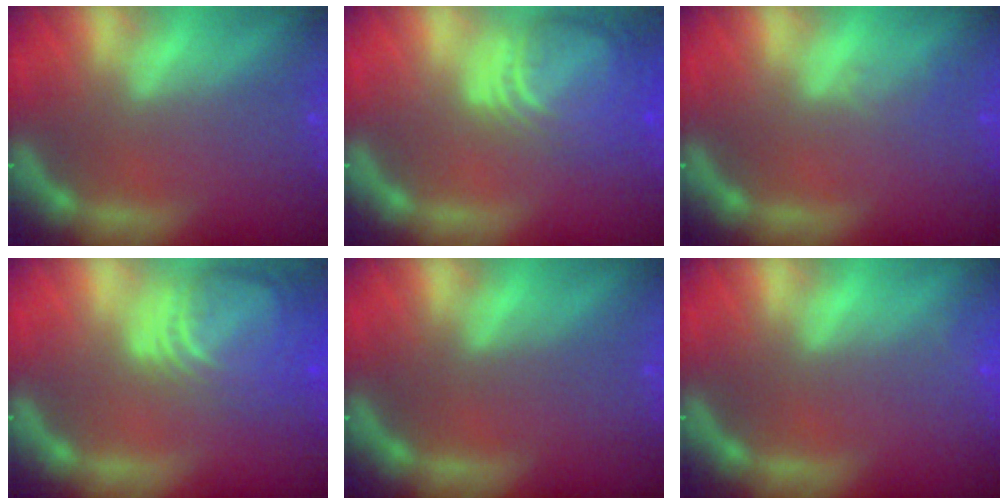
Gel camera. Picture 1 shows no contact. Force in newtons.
{"total": 9.0}
{"total": 1.0}
{"total": 9.5}
{"total": 0.0}
{"total": 0.9}